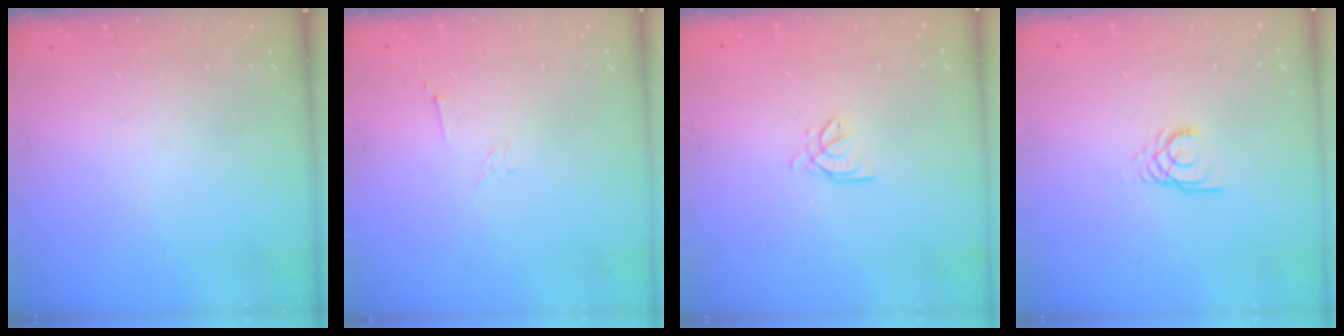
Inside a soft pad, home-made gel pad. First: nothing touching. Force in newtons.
{"total": 2.9, "press": 2.8, "slide": 0.8}
{"total": 2.4, "press": 2.4, "slide": 0.1}
{"total": 3.2, "press": 3.2, "slide": 0.2}